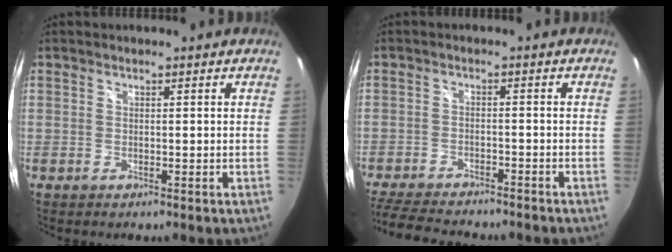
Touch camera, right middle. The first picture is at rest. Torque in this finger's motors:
{"motor_torque": [1.11, -1.03, 0.13, 0.05]}